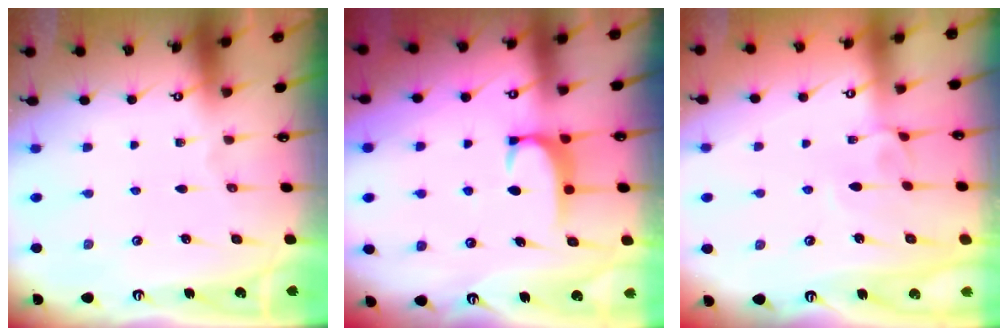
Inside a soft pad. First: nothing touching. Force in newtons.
{"total": 1.6, "press": 1.6, "slide": 0.5}
{"total": 3.9, "press": 3.9, "slide": 0.1}